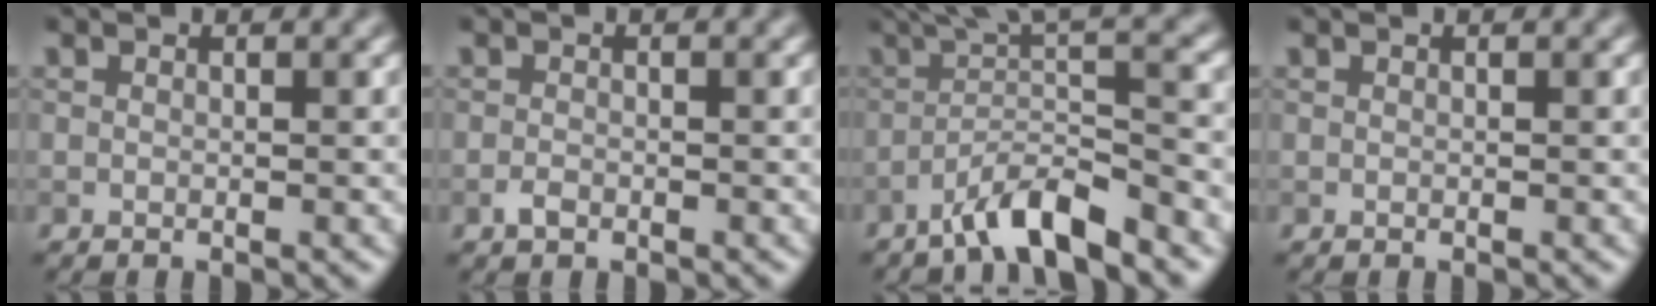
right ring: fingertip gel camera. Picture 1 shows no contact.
{"total": 1.0, "force": [-0.7, 0.5, 0.5], "torque": [-0.011, -0.003, -0.014]}
{"total": 6.7, "force": [-3.4, 1.1, 5.7], "torque": [-0.084, 0.012, -0.069]}
{"total": 0.0}